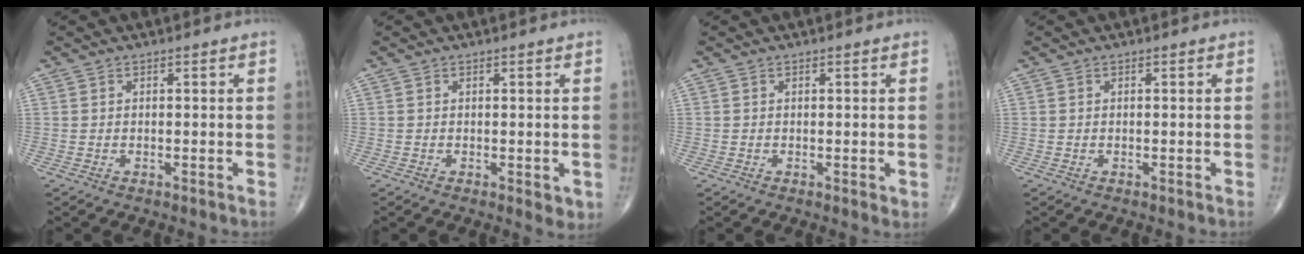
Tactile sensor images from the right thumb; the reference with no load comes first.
{"total": 2.2, "force": [-0.3, 1.0, 1.9], "torque": [-0.016, -0.004, -0.004]}
{"total": 0.9, "force": [0.1, 0.4, 0.8], "torque": [-0.008, -0.003, 0.000]}
{"total": 0.0}